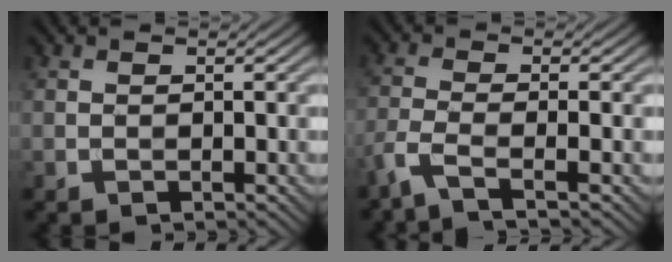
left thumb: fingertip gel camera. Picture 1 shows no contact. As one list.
[{"total": 4.0, "force": [-2.6, 0.6, 2.9], "torque": [-0.062, -0.005, -0.073]}]